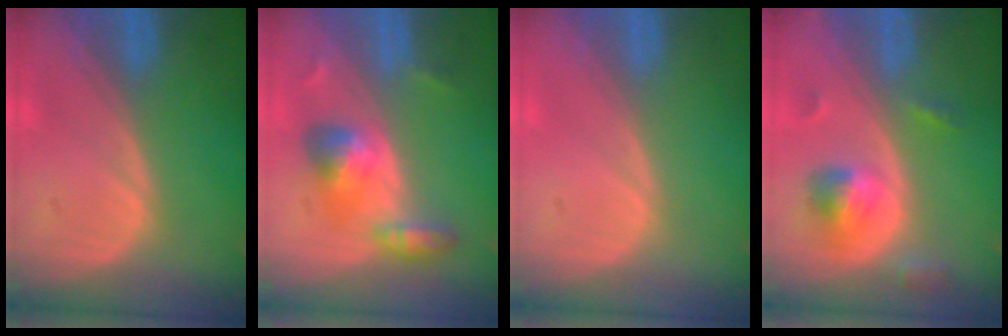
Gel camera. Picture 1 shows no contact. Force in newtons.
{"total": 5.7, "press": 5.6, "slide": 1.0}
{"total": 0.0}
{"total": 5.5, "press": 5.2, "slide": 1.8}